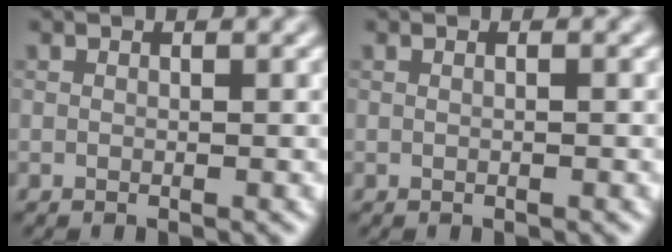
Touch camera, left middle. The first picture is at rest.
{"total": 0.8, "force": [0.2, 0.3, 0.7], "torque": [-0.007, -0.009, 0.001]}